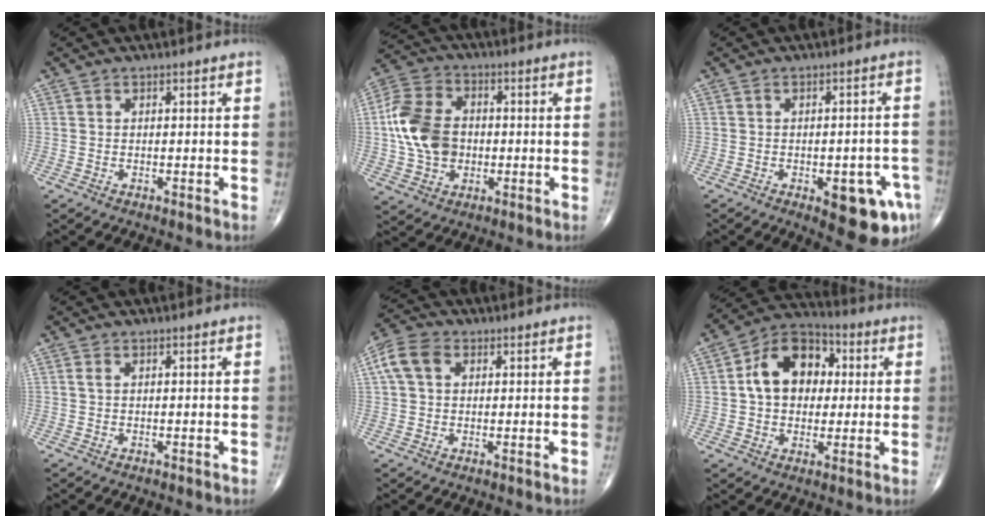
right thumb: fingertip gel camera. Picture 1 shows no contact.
{"total": 13.4, "force": [-0.1, 9.9, 9.0], "torque": [-0.161, 0.019, -0.007]}
{"total": 11.0, "force": [-4.6, 4.2, 9.0], "torque": [-0.084, 0.014, -0.047]}
{"total": 0.8, "force": [0.2, 0.3, 0.7], "torque": [-0.018, 0.002, 0.004]}
{"total": 6.5, "force": [1.8, 4.6, 4.3], "torque": [-0.090, 0.018, 0.031]}
{"total": 14.2, "force": [2.2, 10.3, 9.5], "torque": [-0.118, 0.019, 0.026]}